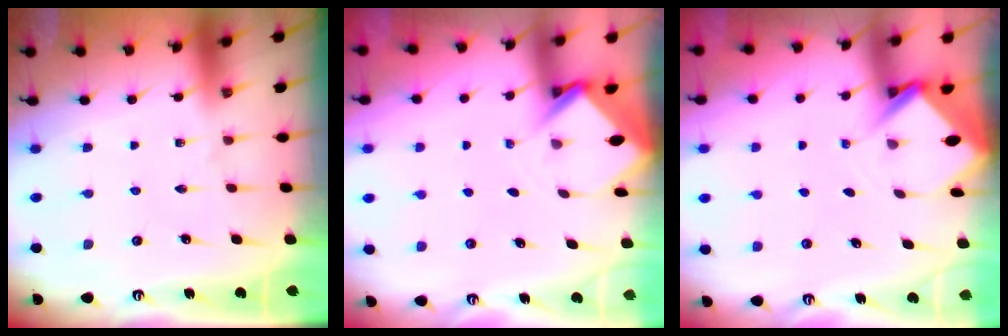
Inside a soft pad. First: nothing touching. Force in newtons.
{"total": 3.1, "press": 3.1, "slide": 0.2}
{"total": 2.9, "press": 2.9, "slide": 0.2}